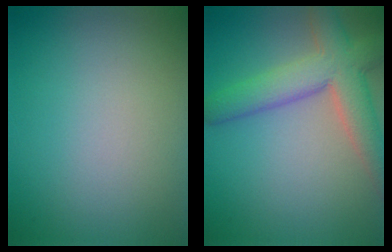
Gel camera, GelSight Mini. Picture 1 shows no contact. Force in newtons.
{"total": 6.8, "press": 6.8, "slide": 0.4}